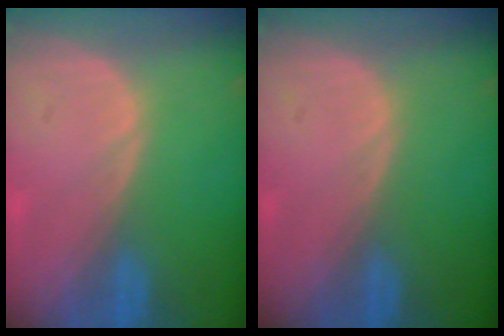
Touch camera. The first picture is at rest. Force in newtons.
{"total": 0.0}